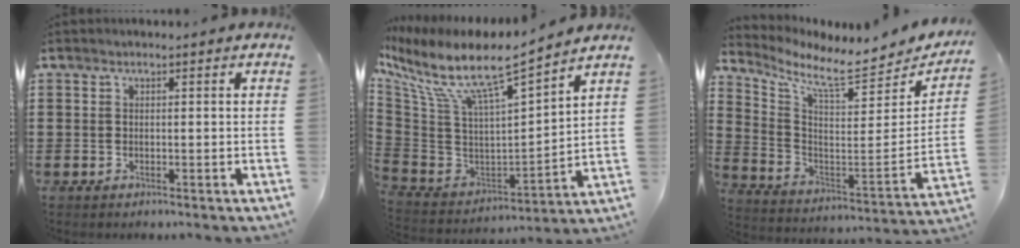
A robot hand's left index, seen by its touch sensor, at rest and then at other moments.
{"total": 10.6, "force": [7.0, 2.0, 7.7], "torque": [-0.178, -0.056, 0.112]}
{"total": 8.2, "force": [7.1, 0.8, 3.9], "torque": [-0.097, -0.076, 0.113]}